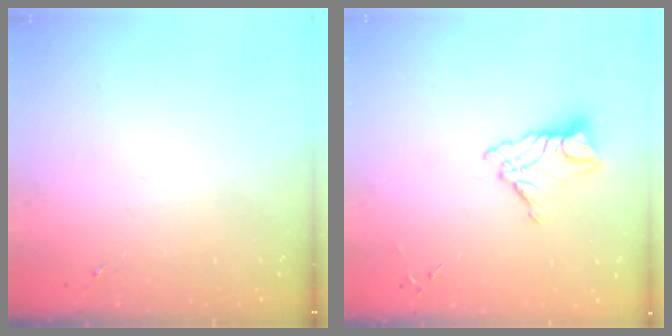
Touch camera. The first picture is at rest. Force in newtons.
{"total": 11.3, "press": 11.2, "slide": 1.1}